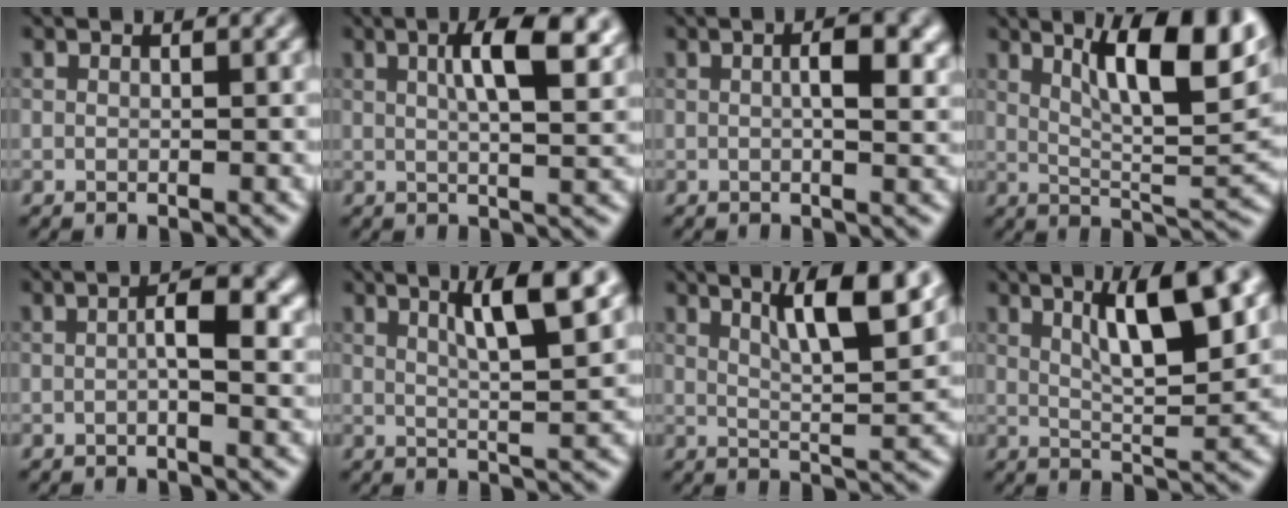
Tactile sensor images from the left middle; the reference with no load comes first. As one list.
[{"total": 6.8, "force": [2.2, 2.0, 6.1], "torque": [-0.084, 0.009, 0.032]}, {"total": 3.8, "force": [0.6, 1.2, 3.5], "torque": [-0.056, 0.003, 0.008]}, {"total": 9.6, "force": [4.7, 2.4, 8.0], "torque": [-0.119, 0.002, 0.078]}, {"total": 3.2, "force": [-0.1, 1.0, 3.0], "torque": [-0.055, 0.001, -0.004]}, {"total": 5.7, "force": [2.6, 0.9, 4.9], "torque": [-0.072, 0.003, 0.043]}, {"total": 6.9, "force": [3.6, 1.3, 5.7], "torque": [-0.081, 0.006, 0.058]}, {"total": 7.1, "force": [2.9, 1.7, 6.2], "torque": [-0.094, 0.005, 0.048]}]